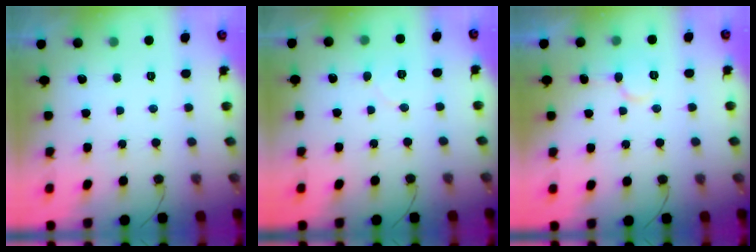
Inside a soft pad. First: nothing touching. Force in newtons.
{"total": 5.1, "press": 5.1, "slide": 0.5}
{"total": 6.1, "press": 6.1, "slide": 0.2}